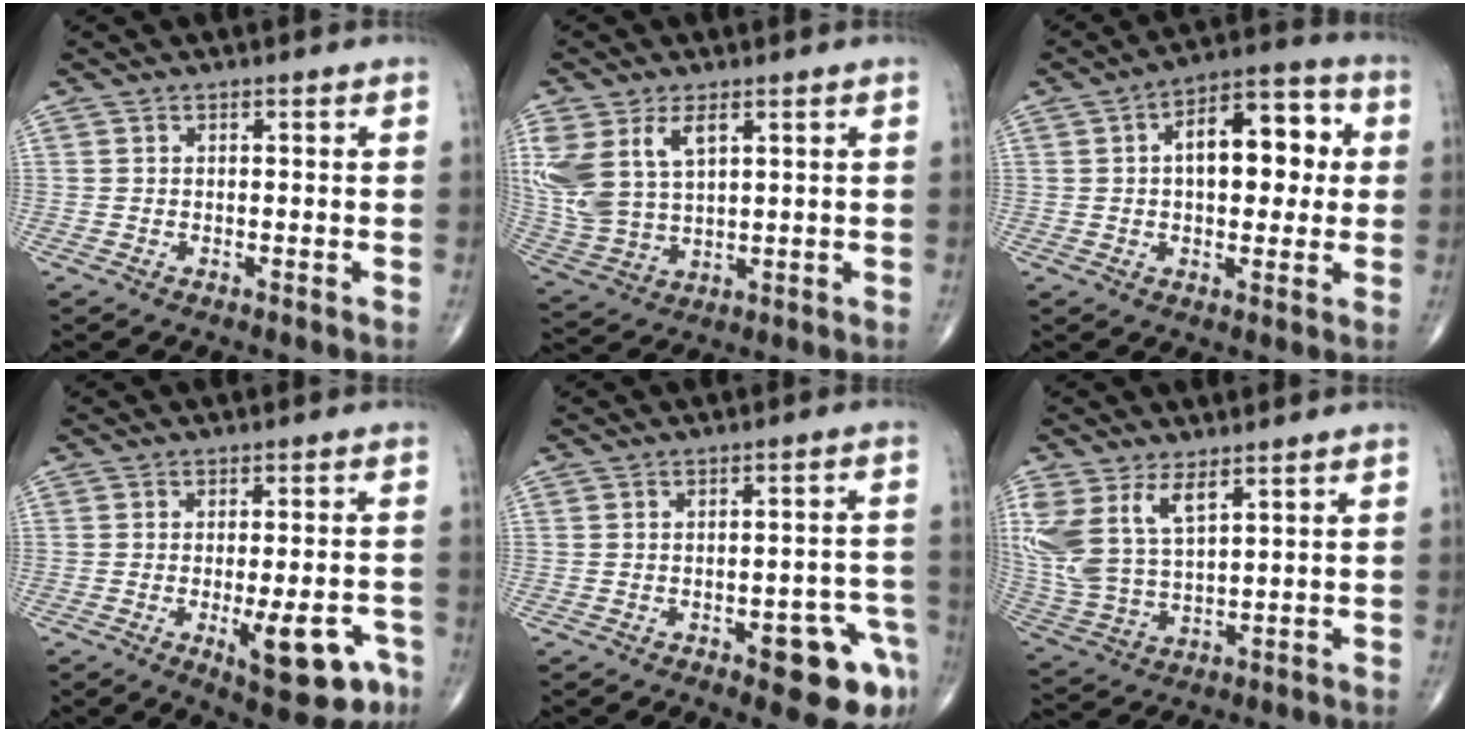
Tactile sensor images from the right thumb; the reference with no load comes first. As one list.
[{"total": 14.0, "force": [5.3, 8.2, 9.9], "torque": [-0.228, -0.012, 0.120]}, {"total": 14.7, "force": [2.3, 7.9, 12.2], "torque": [-0.145, 0.027, 0.028]}, {"total": 11.6, "force": [-4.8, 4.2, 9.7], "torque": [-0.110, 0.012, -0.055]}, {"total": 11.5, "force": [-5.5, 4.1, 9.3], "torque": [-0.080, 0.033, -0.059]}, {"total": 12.9, "force": [6.0, 6.5, 9.4], "torque": [-0.210, -0.017, 0.133]}]